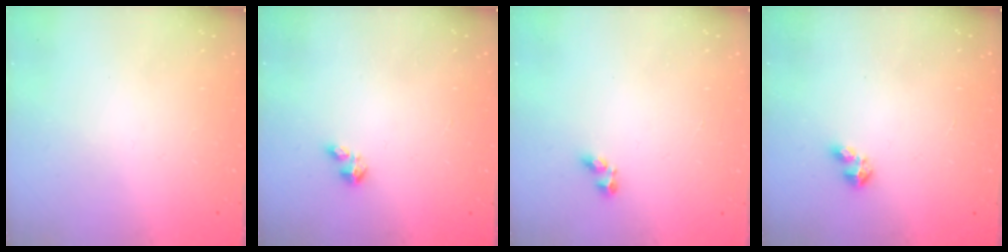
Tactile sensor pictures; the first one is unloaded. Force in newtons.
{"total": 2.1, "press": 2.1, "slide": 0.3}
{"total": 2.7, "press": 2.7, "slide": 0.3}
{"total": 2.4, "press": 2.4, "slide": 0.5}